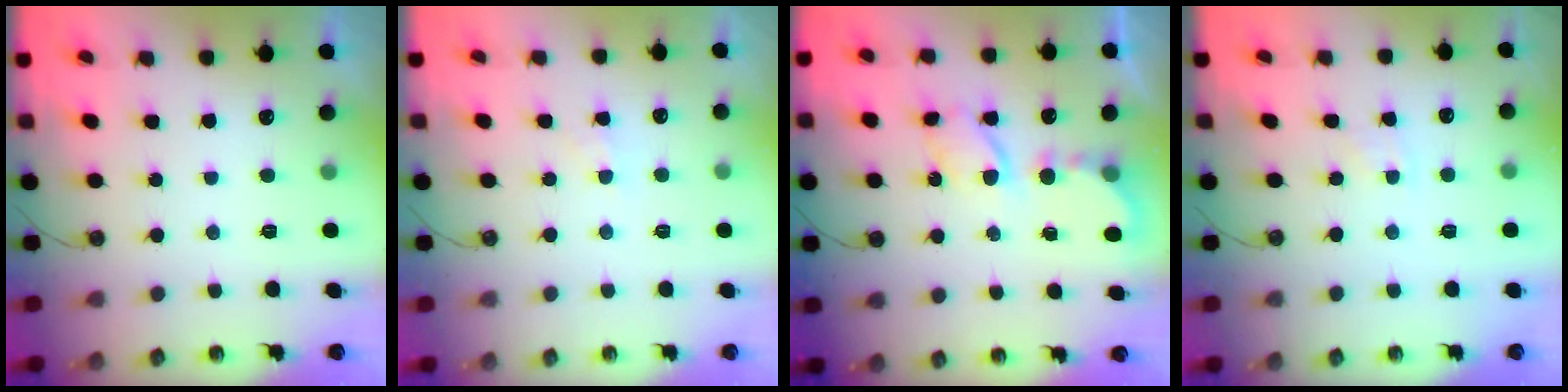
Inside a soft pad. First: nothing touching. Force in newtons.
{"total": 4.8, "press": 4.8, "slide": 0.6}
{"total": 6.2, "press": 6.2, "slide": 0.3}
{"total": 2.7, "press": 2.7, "slide": 0.4}